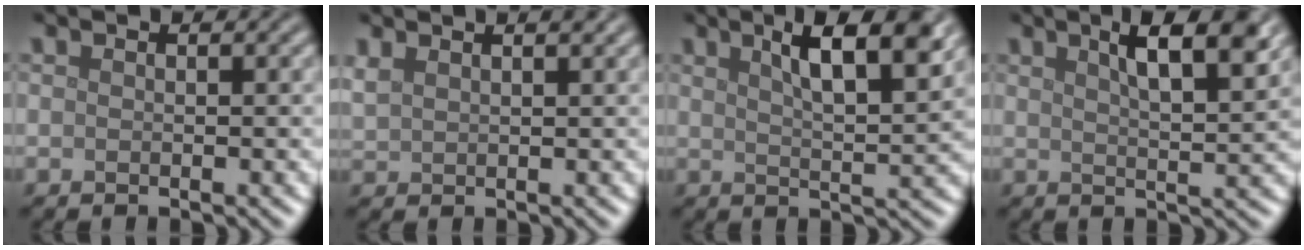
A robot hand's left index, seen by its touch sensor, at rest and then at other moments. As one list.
[{"total": 2.6, "force": [1.9, 0.9, 1.5], "torque": [-0.033, 0.008, 0.034]}, {"total": 7.0, "force": [3.7, 1.8, 5.7], "torque": [-0.077, 0.011, 0.055]}, {"total": 6.2, "force": [3.2, 1.6, 5.0], "torque": [-0.062, 0.012, 0.044]}]